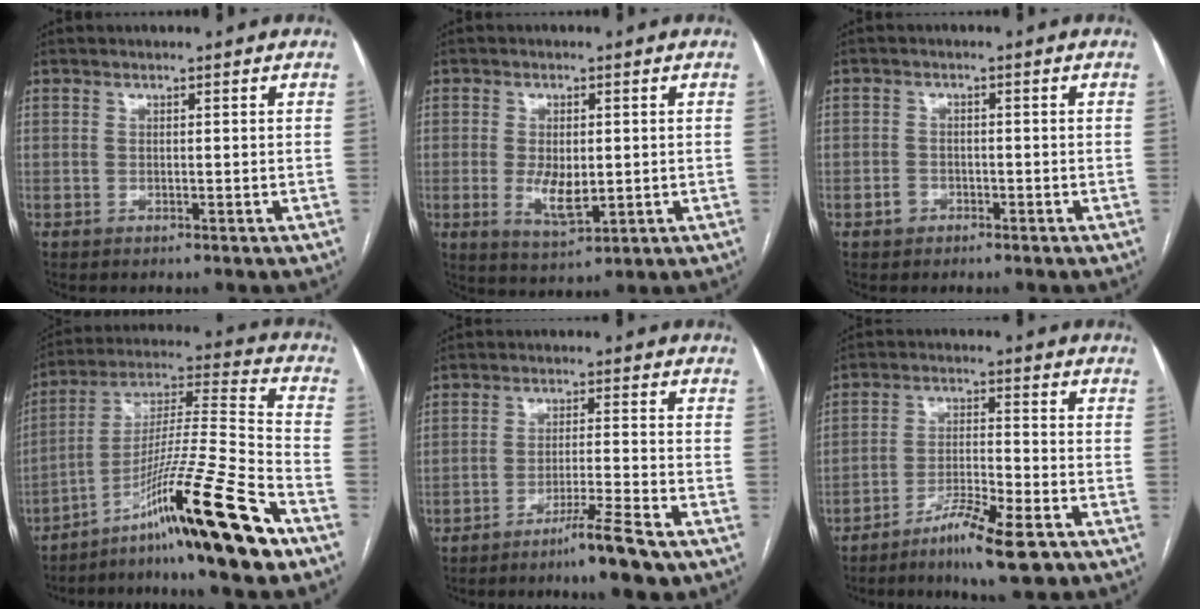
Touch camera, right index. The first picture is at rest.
{"total": 6.0, "force": [-0.5, 2.7, 5.3], "torque": [-0.101, -0.011, 0.000]}
{"total": 2.2, "force": [-1.1, 1.8, 0.3], "torque": [-0.004, 0.008, -0.019]}
{"total": 21.3, "force": [-12.9, -0.9, 16.8], "torque": [-0.298, -0.023, -0.221]}
{"total": 7.3, "force": [-5.1, -0.5, 5.2], "torque": [-0.084, -0.016, -0.089]}
{"total": 9.4, "force": [-6.1, 1.0, 7.2], "torque": [-0.129, -0.013, -0.104]}